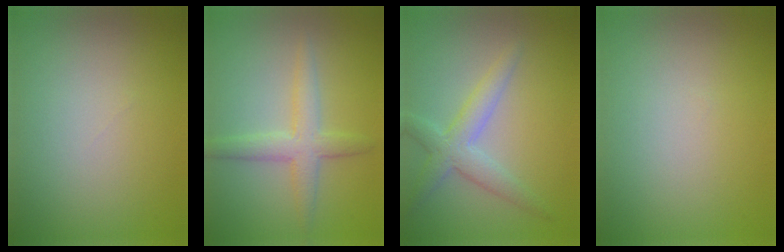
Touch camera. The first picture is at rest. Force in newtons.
{"total": 3.3, "press": 3.3, "slide": 0.1}
{"total": 3.4, "press": 3.4, "slide": 0.1}
{"total": 0.0}